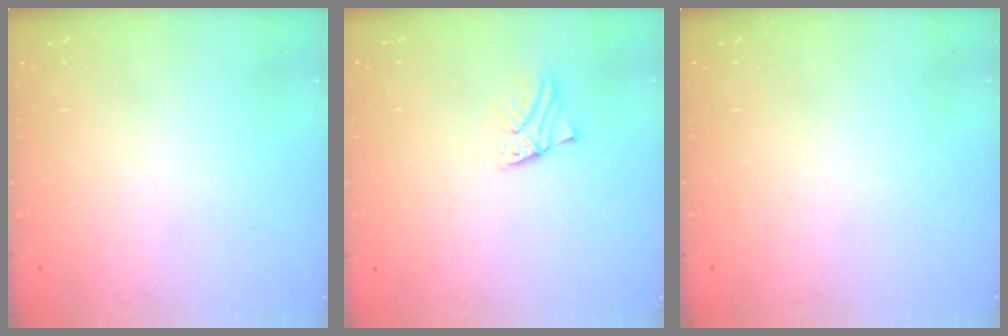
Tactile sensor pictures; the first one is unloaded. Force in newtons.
{"total": 1.8, "press": 1.8, "slide": 0.1}
{"total": 0.0}